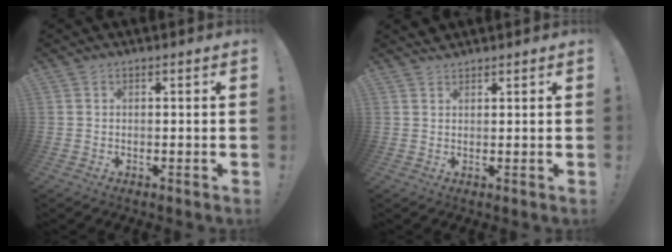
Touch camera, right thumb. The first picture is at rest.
{"total": 1.7, "force": [1.6, 0.4, 0.1], "torque": [0.000, -0.012, 0.031]}